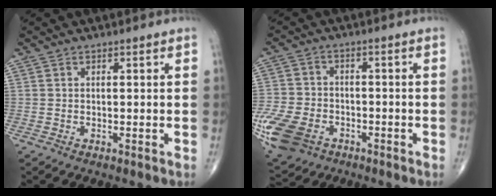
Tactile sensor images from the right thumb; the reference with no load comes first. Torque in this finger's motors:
{"motor_torque": [2.65, 2.36, 0.78, -0.92, 0.11]}